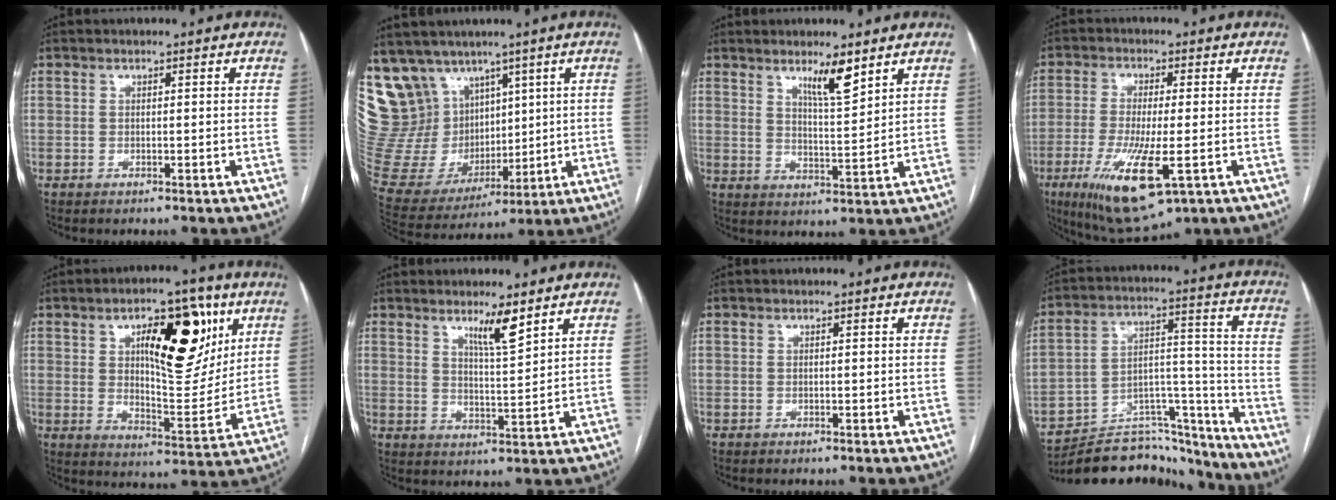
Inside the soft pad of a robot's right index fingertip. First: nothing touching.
{"total": 22.9, "force": [12.6, 16.5, 9.6], "torque": [-0.252, 0.069, 0.267]}
{"total": 5.8, "force": [4.2, 0.4, 4.0], "torque": [-0.069, -0.010, 0.073]}
{"total": 12.9, "force": [-5.0, 2.5, 11.6], "torque": [-0.222, -0.039, -0.075]}
{"total": 16.6, "force": [6.7, 6.0, 13.9], "torque": [-0.194, 0.007, 0.107]}
{"total": 5.2, "force": [3.8, 0.0, 3.6], "torque": [-0.062, -0.012, 0.066]}
{"total": 0.0}
{"total": 19.2, "force": [-18.4, 4.6, 2.9], "torque": [-0.049, 0.055, -0.276]}